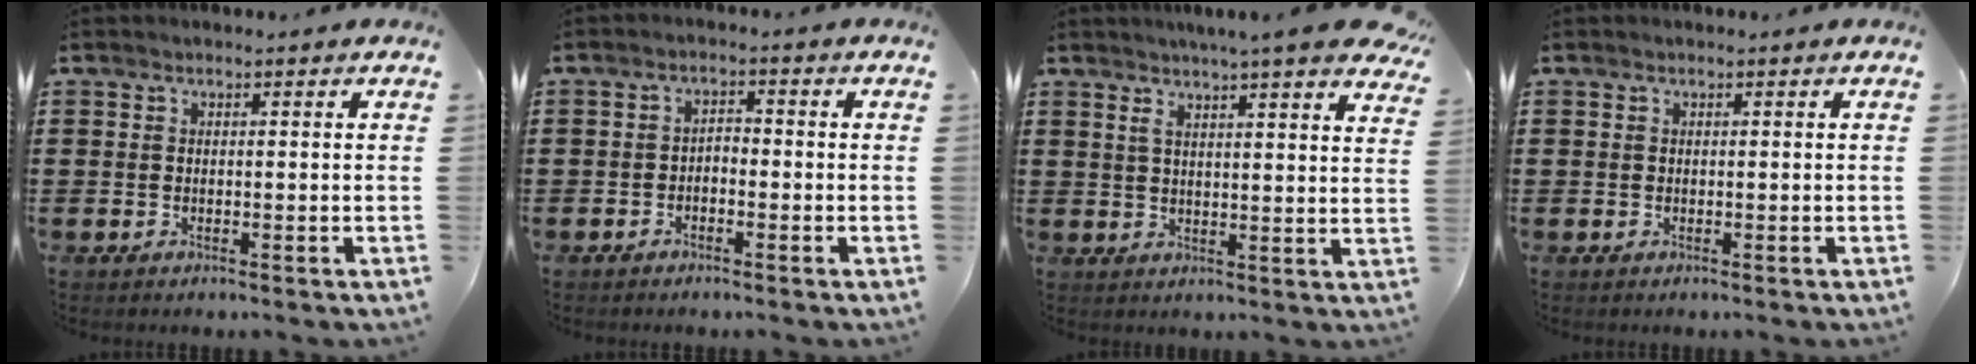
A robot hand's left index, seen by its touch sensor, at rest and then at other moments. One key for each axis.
{"total": 1.8, "fx": -1.6, "fy": 0.4, "fz": 0.6, "tx": -0.015, "ty": 0.005, "tz": -0.034}
{"total": 5.1, "fx": 4.3, "fy": -0.3, "fz": 2.9, "tx": -0.065, "ty": -0.018, "tz": 0.069}
{"total": 0.0}